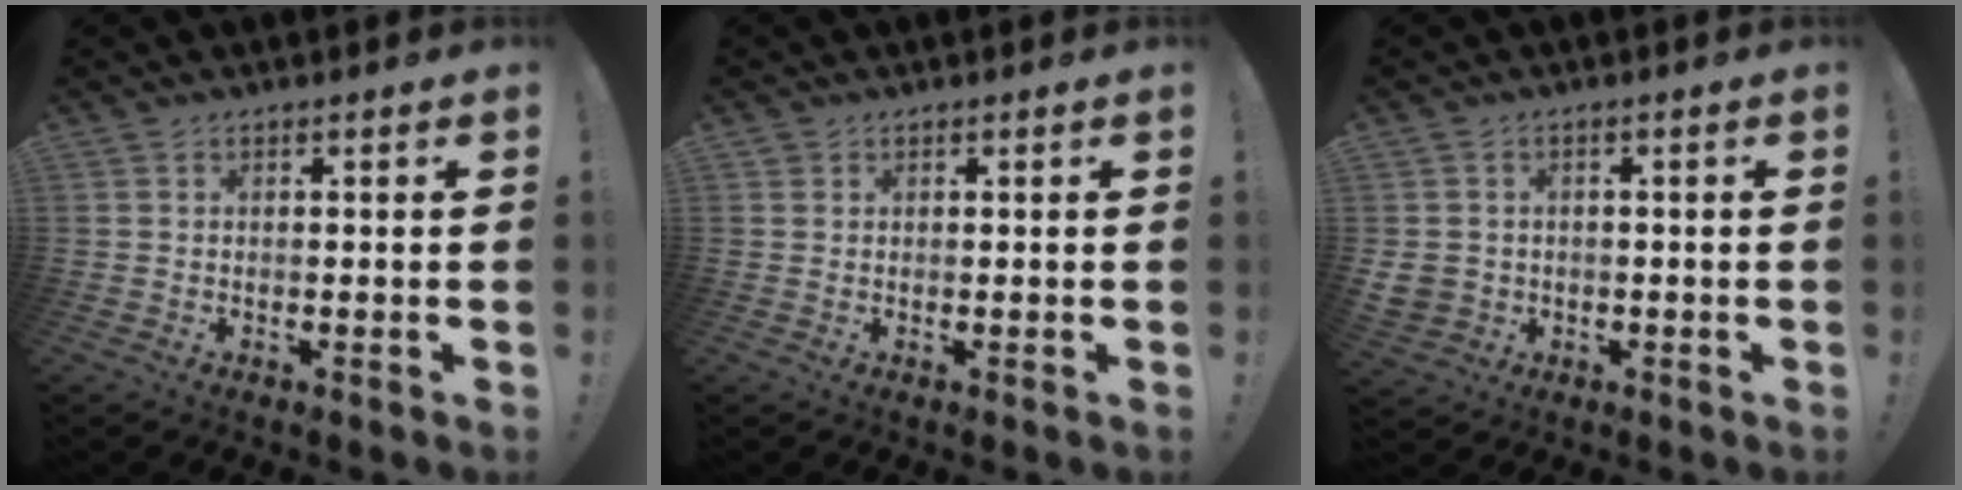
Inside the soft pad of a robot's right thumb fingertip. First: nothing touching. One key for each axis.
{"total": 0.8, "fx": 0.5, "fy": 0.6, "fz": 0.1, "tx": 0.004, "ty": -0.002, "tz": 0.009}
{"total": 4.5, "fx": -0.1, "fy": 4.1, "fz": 1.8, "tx": -0.048, "ty": -0.002, "tz": -0.002}